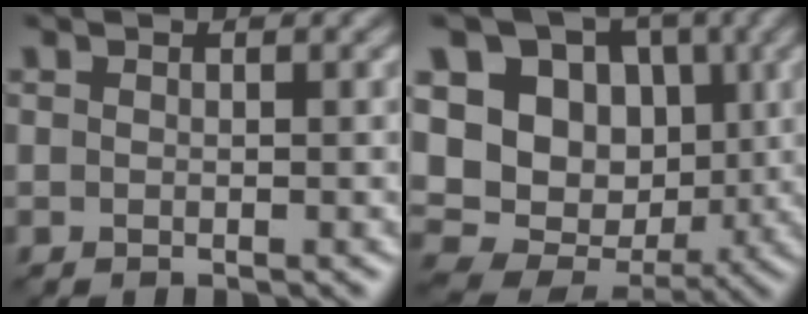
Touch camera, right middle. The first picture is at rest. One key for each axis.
{"total": 14.9, "fx": 2.9, "fy": 12.5, "fz": 7.6, "tx": -0.168, "ty": 0.023, "tz": 0.049}